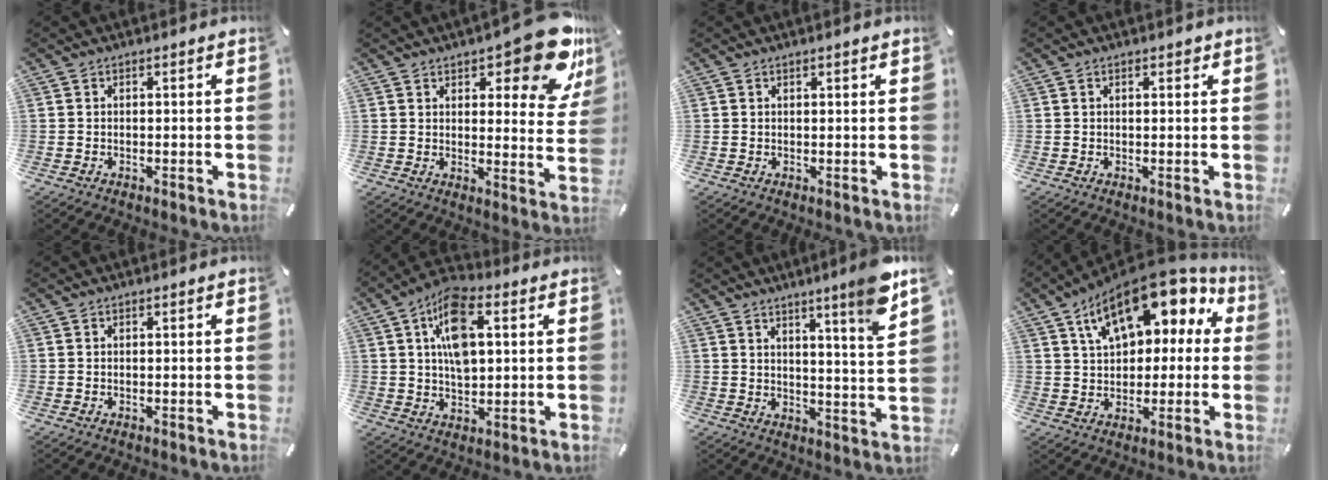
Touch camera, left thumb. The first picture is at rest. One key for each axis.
{"total": 15.7, "fx": 10.0, "fy": 5.5, "fz": 10.8, "tx": -0.130, "ty": -0.070, "tz": 0.165}
{"total": 0.7, "fx": 0.3, "fy": 0.1, "fz": 0.6, "tx": -0.011, "ty": 0.000, "tz": 0.005}
{"total": 1.4, "fx": 0.5, "fy": 0.7, "fz": 1.1, "tx": -0.015, "ty": 0.001, "tz": 0.007}
{"total": 0.0}
{"total": 11.5, "fx": 3.1, "fy": 6.3, "fz": 9.1, "tx": -0.159, "ty": 0.004, "tz": 0.056}
{"total": 9.7, "fx": 7.2, "fy": -0.3, "fz": 6.5, "tx": -0.094, "ty": -0.051, "tz": 0.113}
{"total": 16.4, "fx": 8.8, "fy": 9.2, "fz": 10.4, "tx": -0.173, "ty": -0.043, "tz": 0.155}